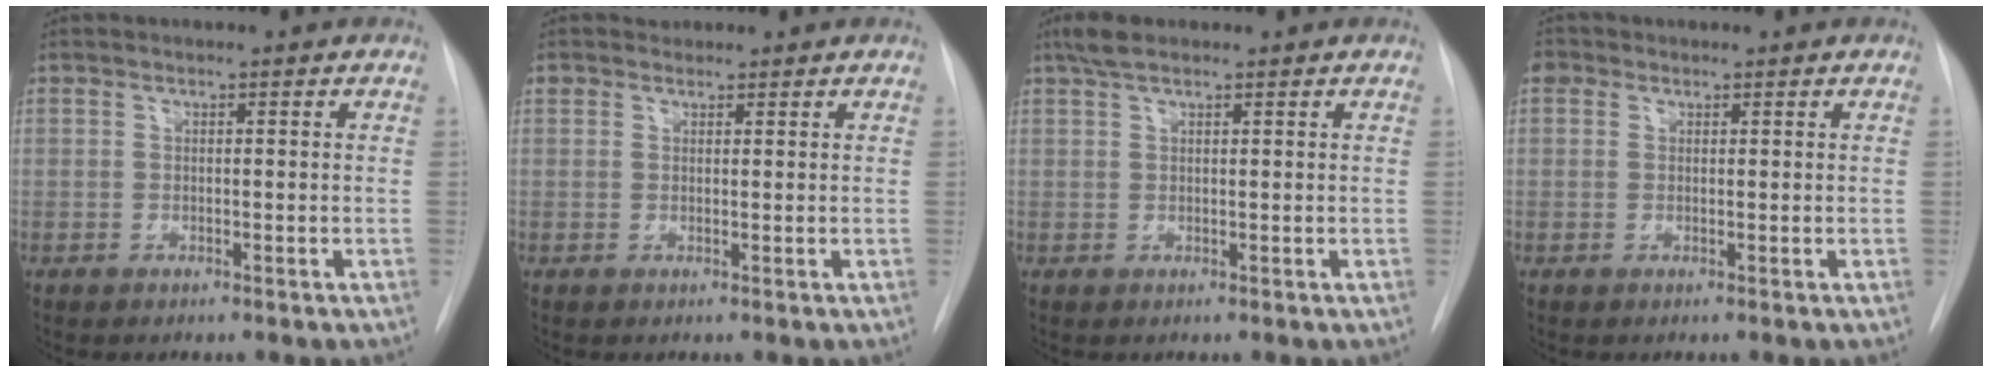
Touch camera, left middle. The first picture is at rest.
{"total": 1.4, "force": [1.1, 0.8, -0.3], "torque": [0.008, 0.010, 0.015]}
{"total": 2.8, "force": [2.1, 0.7, 1.6], "torque": [-0.036, 0.010, 0.042]}
{"total": 1.7, "force": [0.9, 1.4, 0.4], "torque": [-0.003, 0.009, 0.012]}